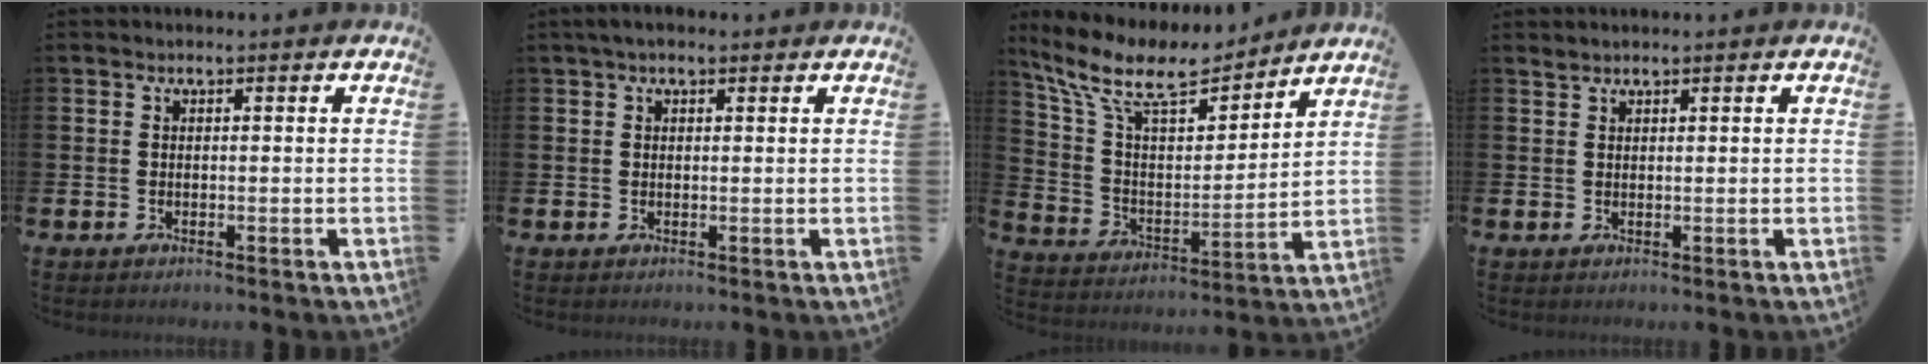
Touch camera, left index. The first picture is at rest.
{"total": 1.6, "force": [1.2, 0.7, 0.9], "torque": [-0.008, 0.004, 0.018]}
{"total": 11.3, "force": [9.8, 3.4, 4.6], "torque": [-0.138, -0.057, 0.171]}
{"total": 1.0, "force": [1.0, 0.1, 0.0], "torque": [0.002, 0.000, 0.018]}